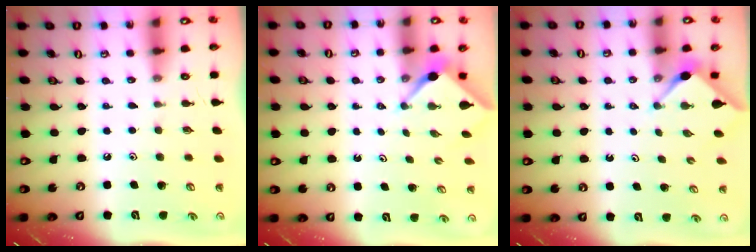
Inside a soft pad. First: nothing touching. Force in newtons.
{"total": 2.4, "press": 2.4, "slide": 0.3}
{"total": 2.9, "press": 2.9, "slide": 0.4}